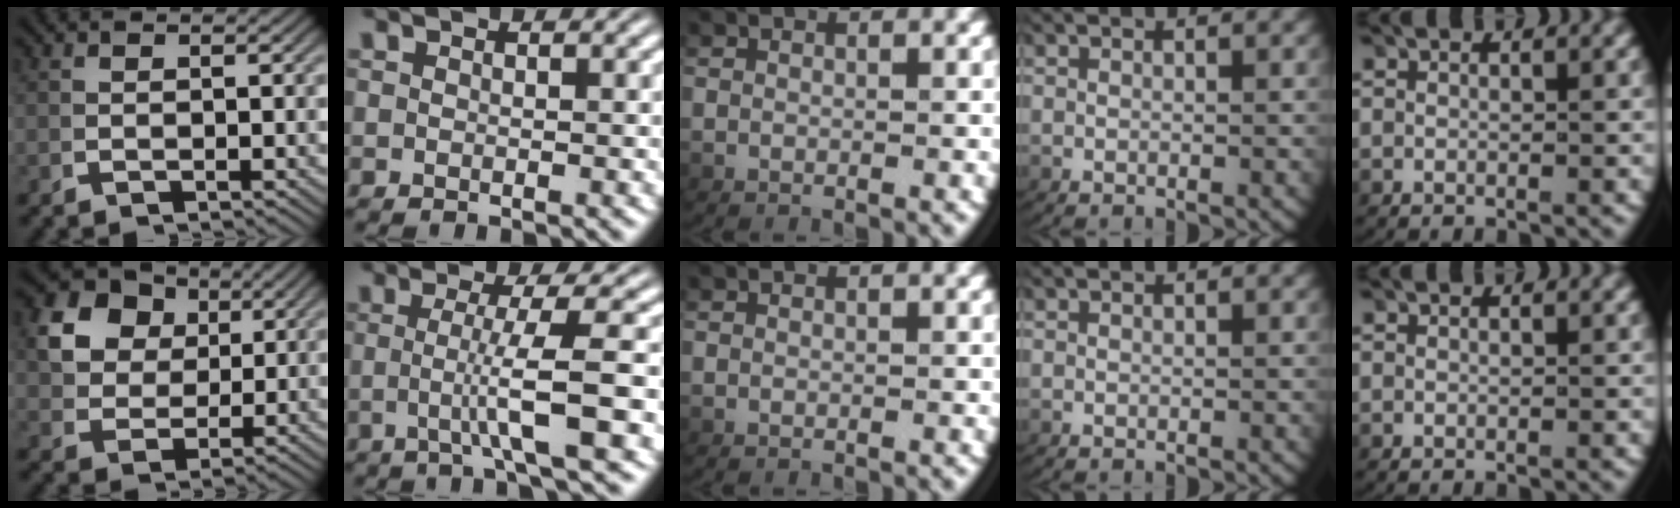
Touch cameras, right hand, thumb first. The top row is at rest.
{"thumb": {"total": 11.4, "force": [3.9, 8.9, 5.9], "torque": [-0.133, -0.006, 0.067]}, "index": {"total": 4.5, "force": [-0.5, -1.1, 4.3], "torque": [-0.072, -0.008, -0.003]}}